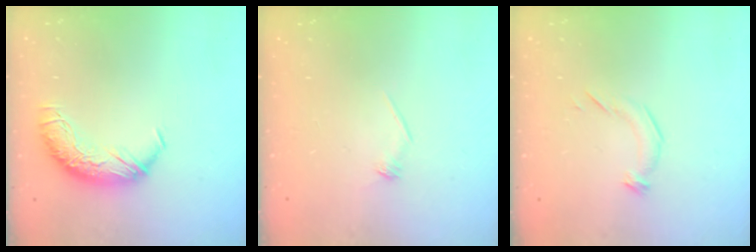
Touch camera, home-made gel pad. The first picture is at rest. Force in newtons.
{"total": 7.3, "press": 7.2, "slide": 0.8}
{"total": 5.3, "press": 5.2, "slide": 1.0}